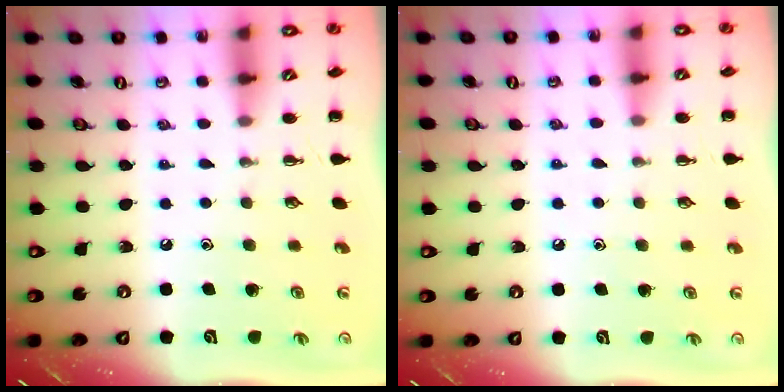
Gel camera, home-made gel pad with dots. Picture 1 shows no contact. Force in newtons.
{"total": 6.1, "press": 5.7, "slide": 2.0}